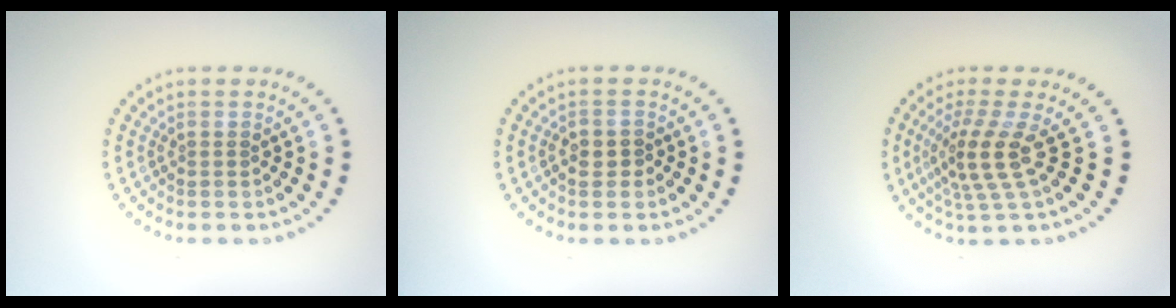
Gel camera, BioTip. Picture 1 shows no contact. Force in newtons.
{"total": 1.2, "press": 1.2, "slide": 0.4}
{"total": 3.7, "press": 2.7, "slide": 2.5}